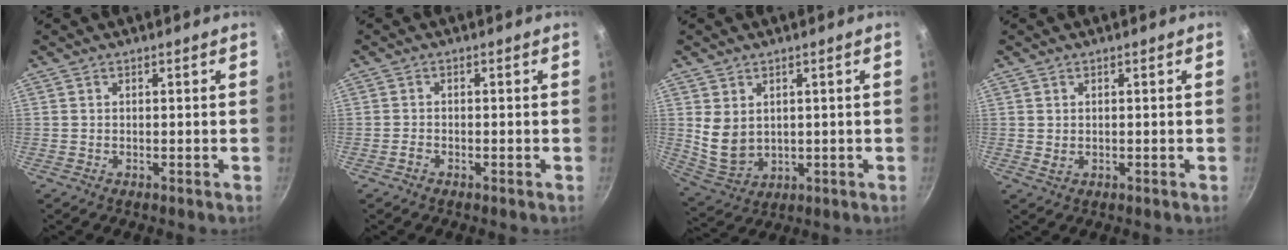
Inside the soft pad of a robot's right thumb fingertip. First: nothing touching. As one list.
[{"total": 1.0, "force": [-0.8, 0.5, 0.4], "torque": [-0.017, 0.008, -0.020]}, {"total": 7.3, "force": [1.5, 5.4, 4.6], "torque": [-0.073, -0.018, 0.050]}, {"total": 1.0, "force": [0.2, 0.7, 0.7], "torque": [-0.010, -0.002, 0.006]}]